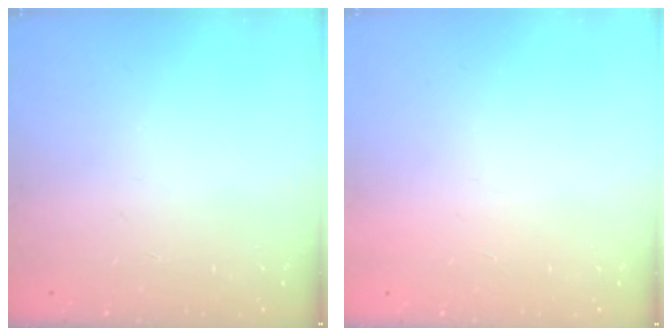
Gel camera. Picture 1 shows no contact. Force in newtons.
{"total": 1.6, "press": 1.5, "slide": 0.1}